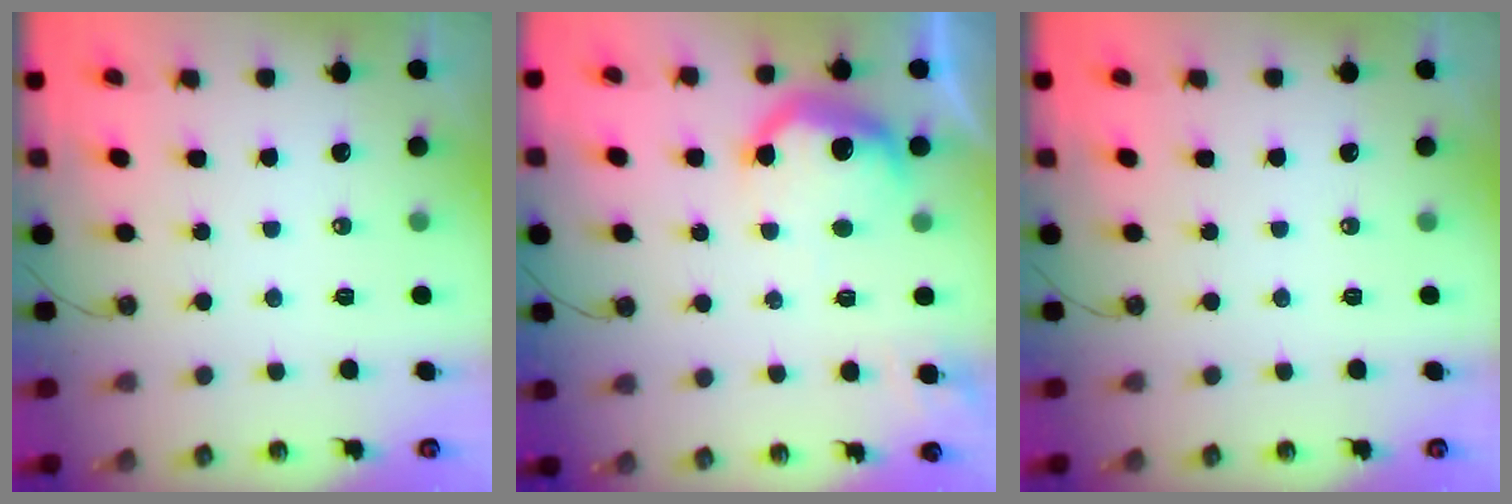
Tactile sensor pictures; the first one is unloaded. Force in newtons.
{"total": 13.0, "press": 13.0, "slide": 0.9}
{"total": 0.0}